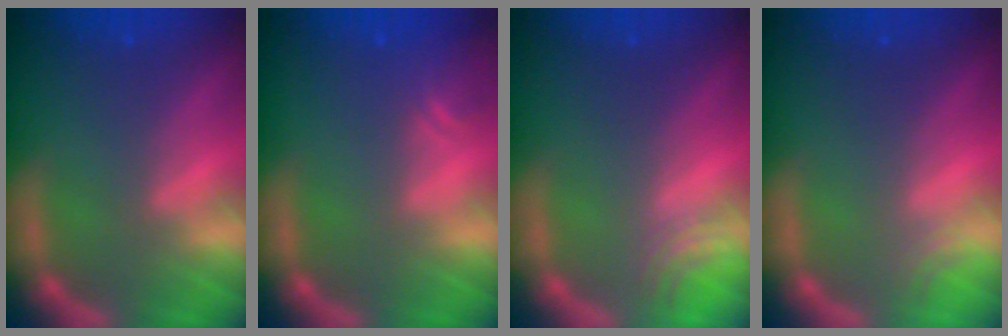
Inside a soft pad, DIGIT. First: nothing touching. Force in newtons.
{"total": 1.9}
{"total": 2.0}
{"total": 0.9}